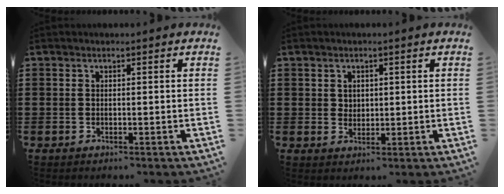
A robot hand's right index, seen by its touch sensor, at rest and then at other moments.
{"total": 1.6, "force": [0.8, 1.3, 0.3], "torque": [-0.010, 0.008, 0.014]}